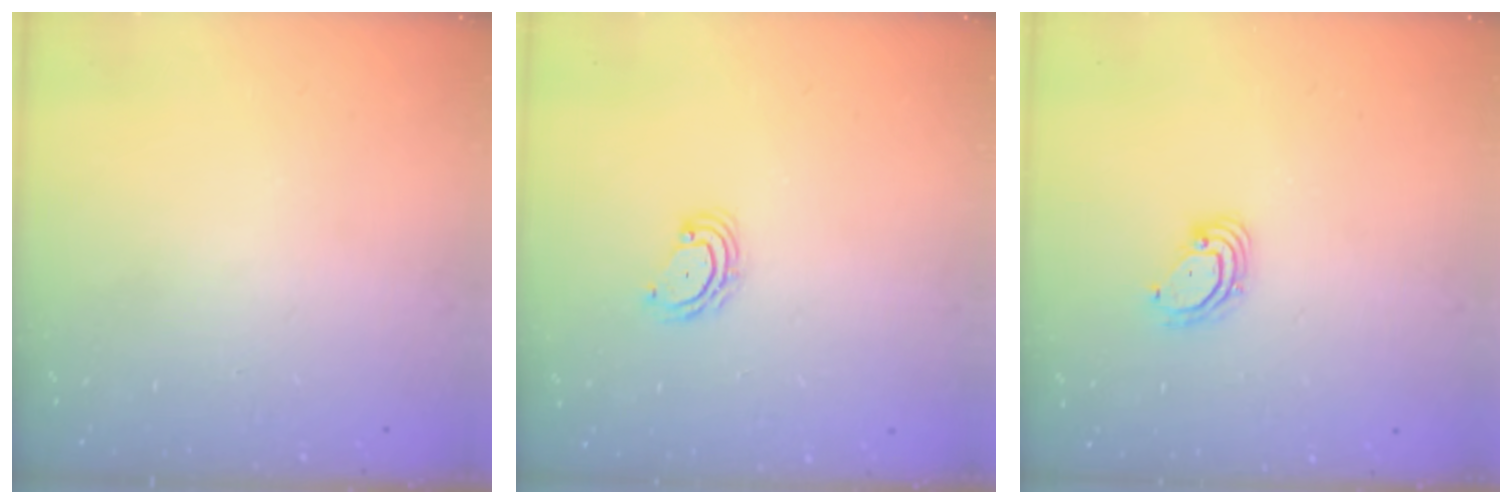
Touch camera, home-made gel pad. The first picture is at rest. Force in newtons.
{"total": 5.0, "press": 5.0, "slide": 0.4}
{"total": 4.3, "press": 4.3, "slide": 0.2}